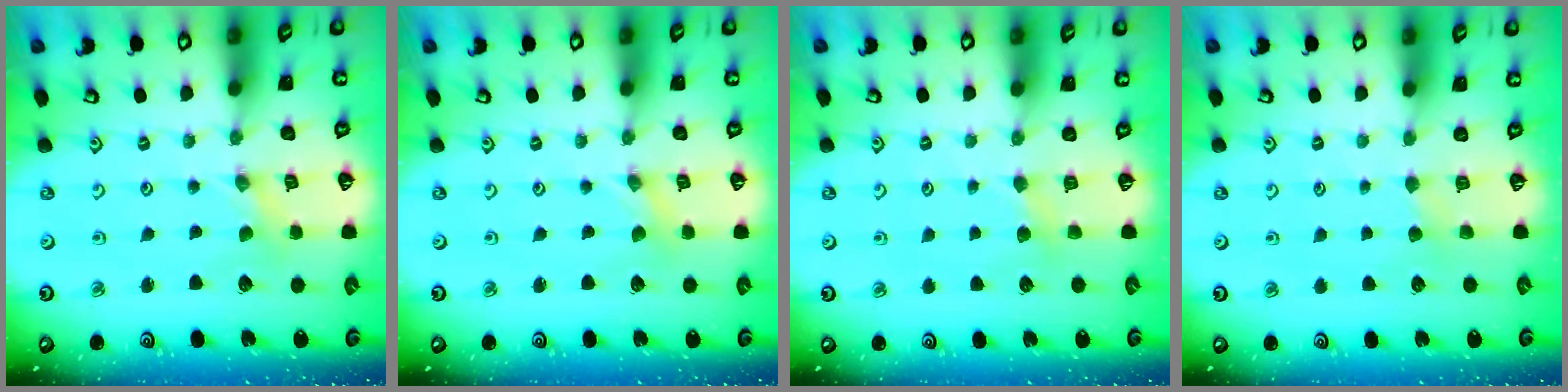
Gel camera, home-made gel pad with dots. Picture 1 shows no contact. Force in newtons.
{"total": 0.0}
{"total": 3.0, "press": 2.9, "slide": 0.3}
{"total": 3.0, "press": 2.9, "slide": 0.5}